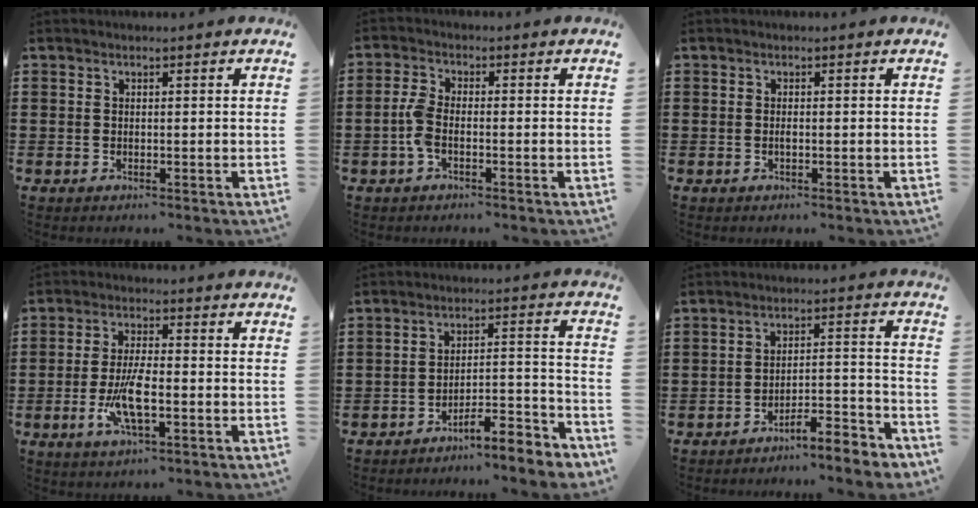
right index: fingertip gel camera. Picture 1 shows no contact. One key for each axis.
{"total": 3.8, "fx": -1.1, "fy": 1.5, "fz": 3.3, "tx": -0.088, "ty": -0.005, "tz": -0.028}
{"total": 0.6, "fx": -0.1, "fy": 0.1, "fz": 0.5, "tx": -0.011, "ty": -0.005, "tz": -0.001}
{"total": 7.1, "fx": -2.0, "fy": 1.9, "fz": 6.5, "tx": -0.141, "ty": -0.012, "tz": -0.040}
{"total": 6.2, "fx": -5.9, "fy": 0.2, "fz": 2.1, "tx": -0.033, "ty": 0.000, "tz": -0.114}
{"total": 5.4, "fx": -5.2, "fy": -0.1, "fz": 1.5, "tx": -0.026, "ty": -0.001, "tz": -0.104}